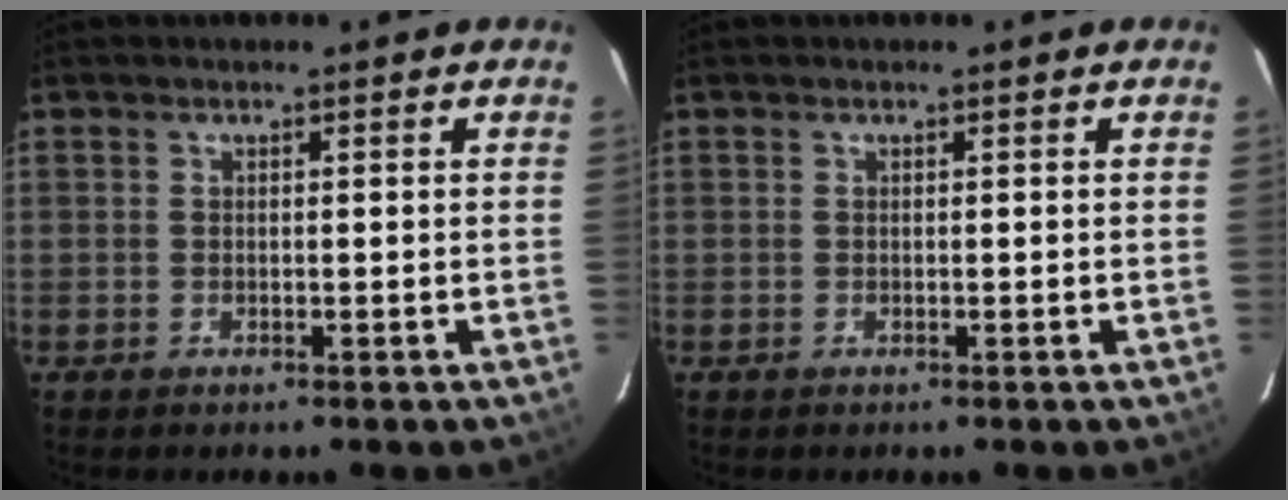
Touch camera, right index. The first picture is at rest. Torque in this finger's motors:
{"motor_torque": [0.00, 0.00, 0.02, 0.00]}